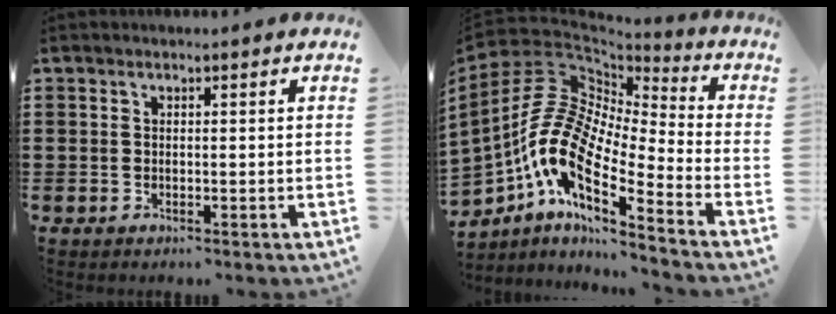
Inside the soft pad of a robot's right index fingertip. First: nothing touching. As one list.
[{"total": 13.3, "force": [-6.3, 5.8, 10.1], "torque": [-0.236, -0.004, -0.136]}]